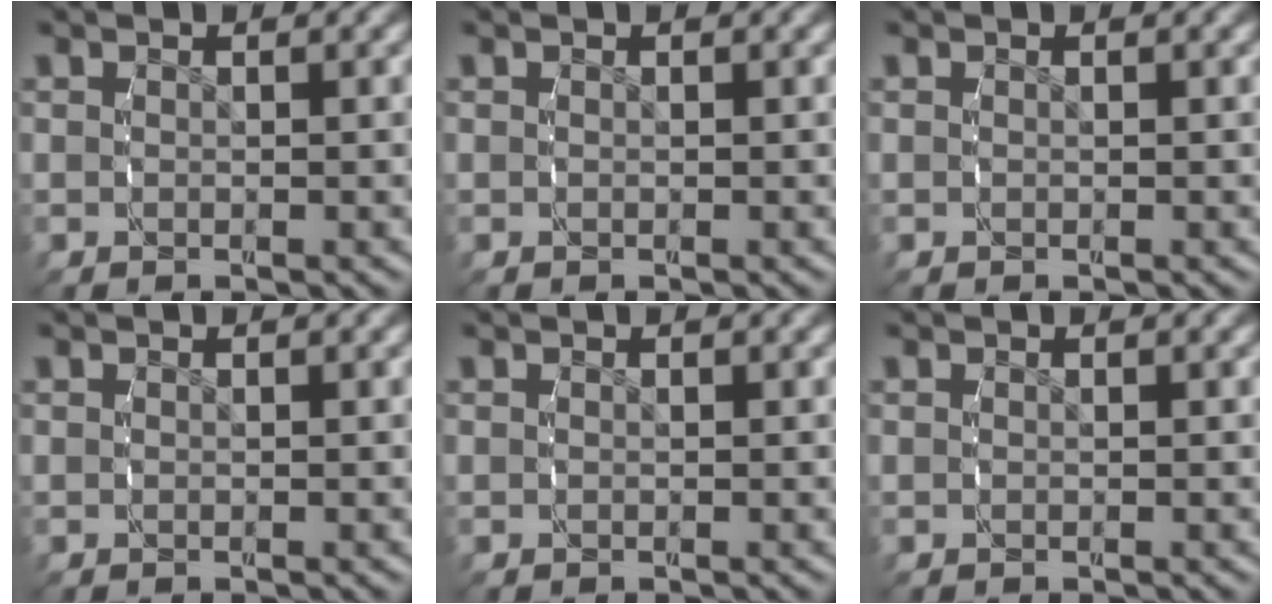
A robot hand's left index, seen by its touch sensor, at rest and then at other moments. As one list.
[{"total": 0.0}, {"total": 0.0}, {"total": 0.0}, {"total": 0.0}, {"total": 0.0}]